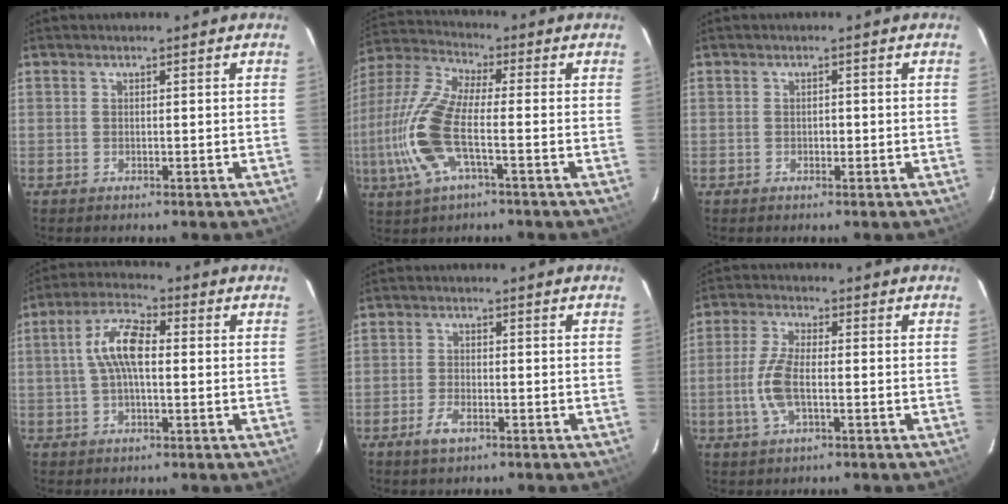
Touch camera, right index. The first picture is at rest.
{"total": 14.2, "force": [-3.4, 4.1, 13.2], "torque": [-0.305, -0.002, -0.072]}
{"total": 0.8, "force": [-0.3, 0.6, 0.4], "torque": [-0.002, 0.001, -0.003]}
{"total": 8.4, "force": [0.4, 3.3, 7.7], "torque": [-0.155, 0.020, 0.007]}
{"total": 3.5, "force": [-2.1, 1.5, 2.3], "torque": [-0.056, -0.001, -0.041]}
{"total": 7.3, "force": [-1.6, 2.6, 6.7], "torque": [-0.148, 0.001, -0.034]}